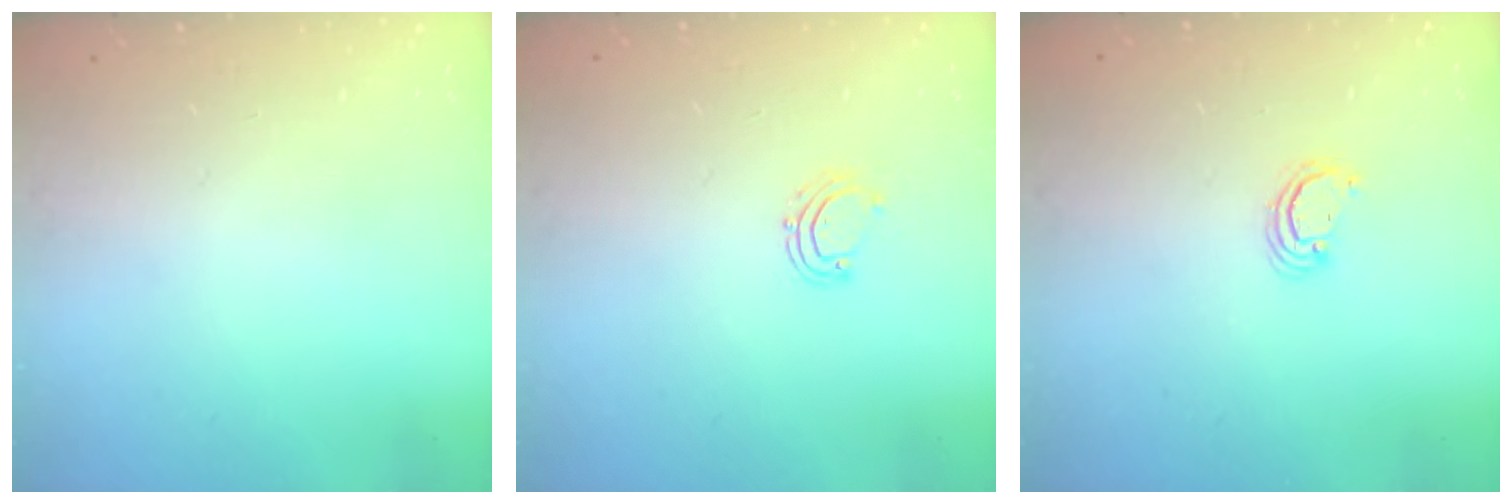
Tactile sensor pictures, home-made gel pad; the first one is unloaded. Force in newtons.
{"total": 5.6, "press": 5.4, "slide": 1.5}
{"total": 2.4, "press": 2.4, "slide": 0.3}